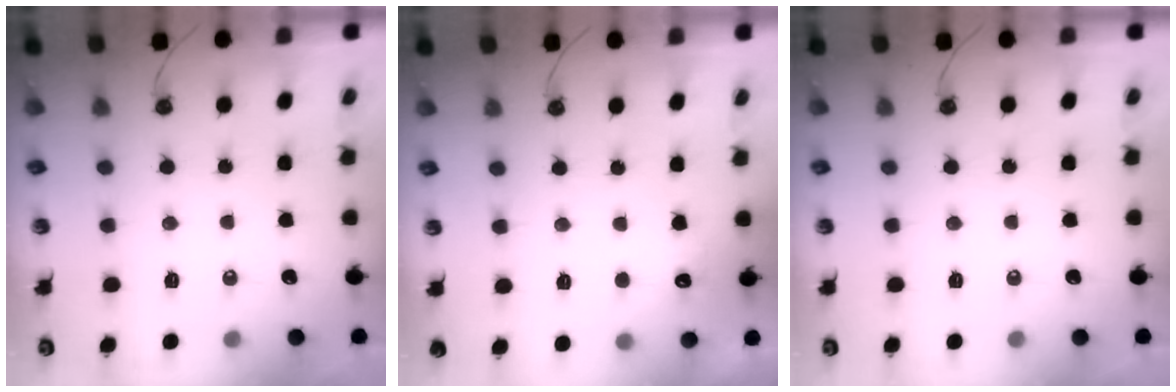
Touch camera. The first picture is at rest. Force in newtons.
{"total": 5.1, "press": 5.0, "slide": 1.2}
{"total": 0.0}